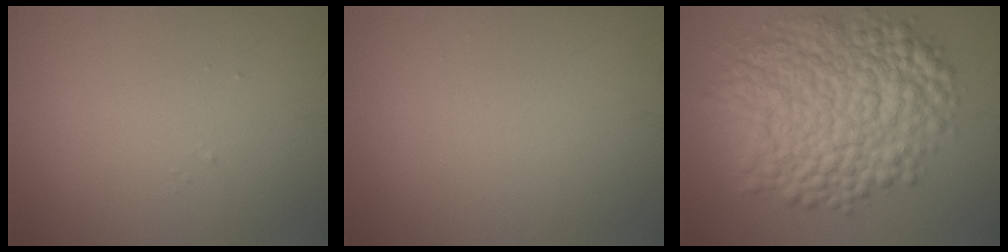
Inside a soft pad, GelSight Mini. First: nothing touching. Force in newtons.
{"total": 0.0}
{"total": 12.2, "press": 12.2, "slide": 0.2}